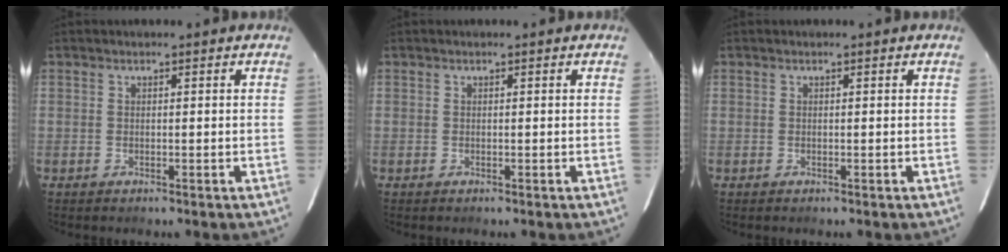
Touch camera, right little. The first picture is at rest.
{"total": 0.0}
{"total": 0.0}